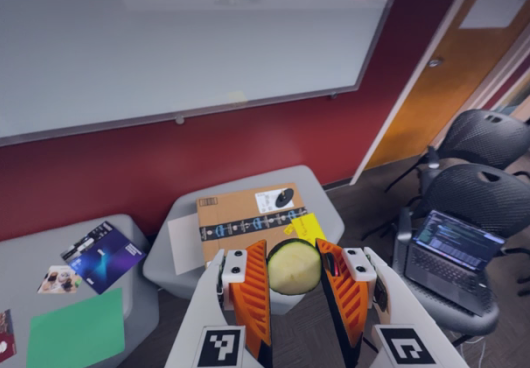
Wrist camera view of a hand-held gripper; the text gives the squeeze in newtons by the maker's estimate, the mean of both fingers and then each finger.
{"total": 8.7, "left": 8.8, "right": 8.5}